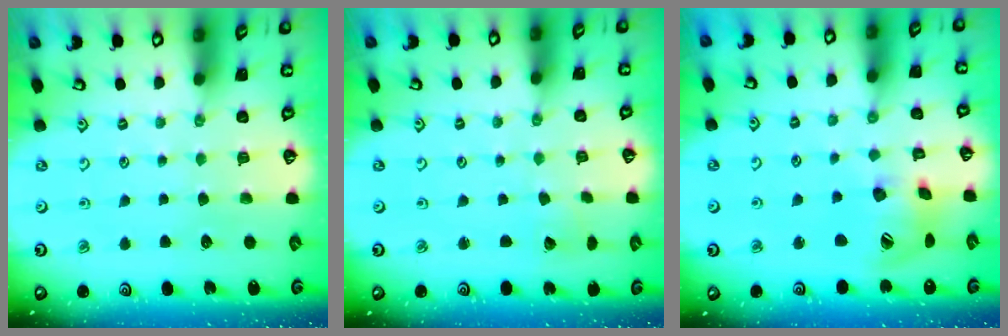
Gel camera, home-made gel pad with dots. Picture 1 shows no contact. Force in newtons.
{"total": 1.3, "press": 1.3, "slide": 0.0}
{"total": 16.4, "press": 16.2, "slide": 2.2}